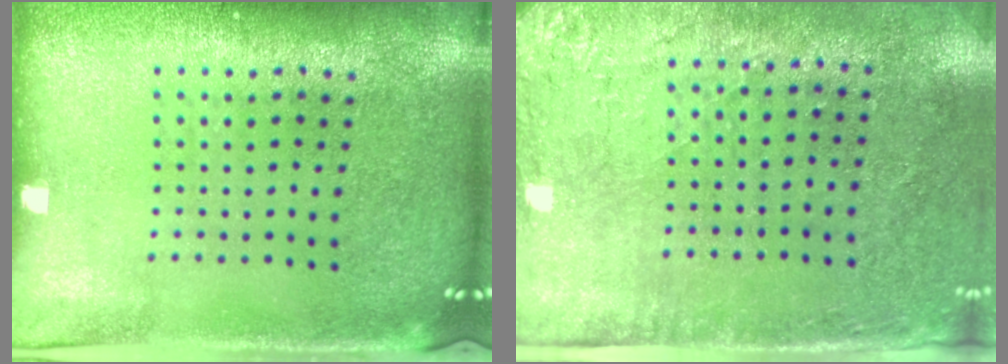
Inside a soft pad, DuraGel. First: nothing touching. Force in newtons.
{"total": 2.9, "press": 2.3, "slide": 1.6}